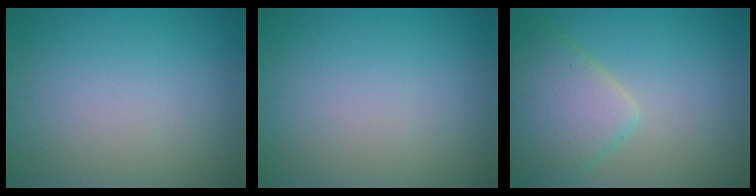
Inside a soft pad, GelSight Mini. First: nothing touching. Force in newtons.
{"total": 0.0}
{"total": 5.5, "press": 5.5, "slide": 0.3}